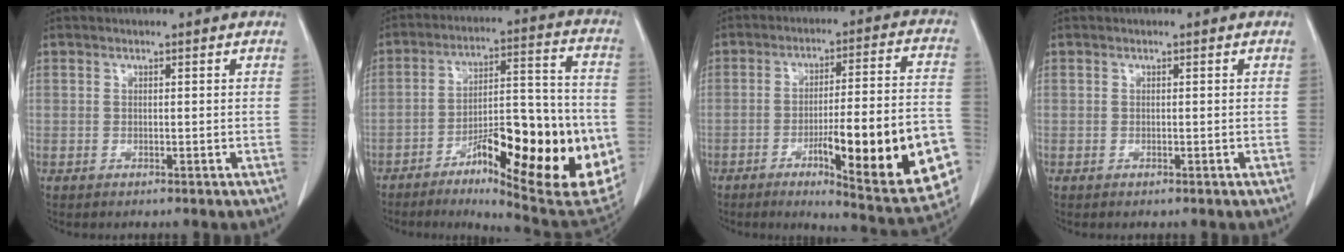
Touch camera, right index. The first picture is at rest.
{"total": 25.8, "force": [-8.7, 6.0, 23.5], "torque": [-0.281, 0.005, -0.112]}
{"total": 22.7, "force": [-7.5, 3.4, 21.2], "torque": [-0.230, 0.007, -0.092]}
{"total": 0.0}